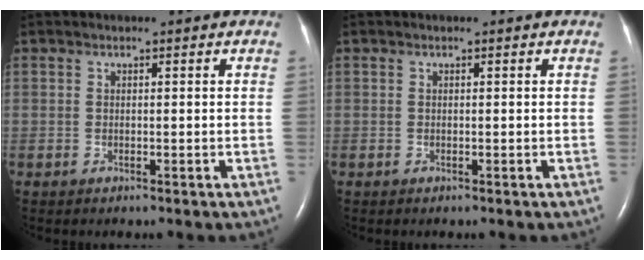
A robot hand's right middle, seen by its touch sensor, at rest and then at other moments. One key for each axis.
{"total": 0.0}